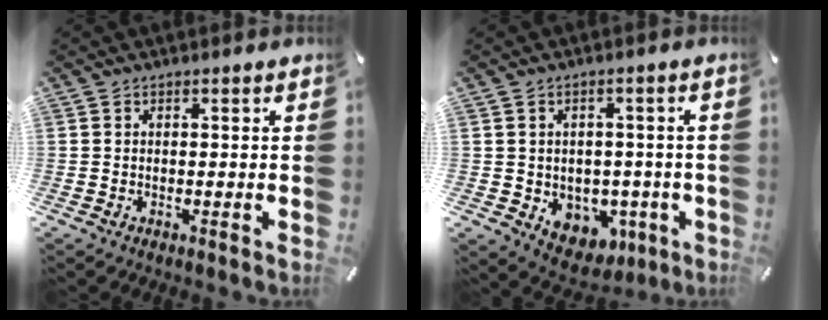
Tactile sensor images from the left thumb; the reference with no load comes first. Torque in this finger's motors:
{"motor_torque": [0.86, 0.98, 0.07, 0.05, 0.09]}